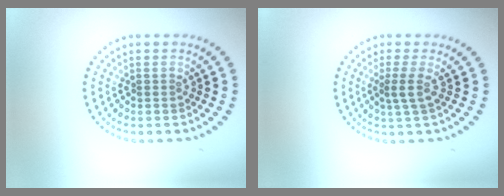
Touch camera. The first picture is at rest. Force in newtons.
{"total": 1.8, "press": 1.3, "slide": 1.3}